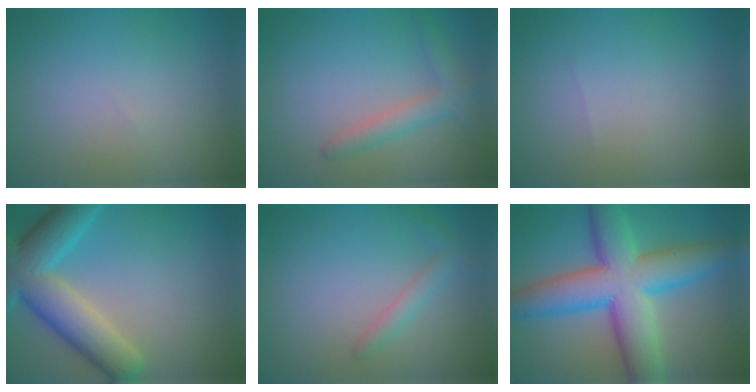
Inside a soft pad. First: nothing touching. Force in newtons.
{"total": 2.6, "press": 2.5, "slide": 0.1}
{"total": 0.0}
{"total": 8.8, "press": 8.8, "slide": 0.5}
{"total": 1.6, "press": 1.6, "slide": 0.1}
{"total": 11.3, "press": 11.3, "slide": 0.1}